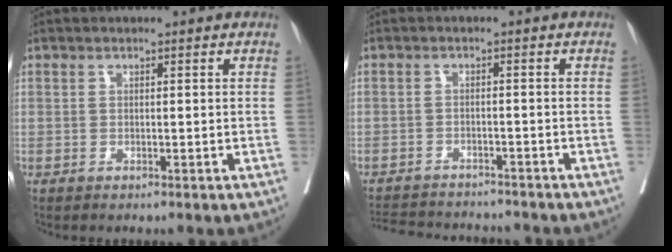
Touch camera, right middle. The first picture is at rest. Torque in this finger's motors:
{"motor_torque": [0.02, -0.17, 0.06, 0.01]}